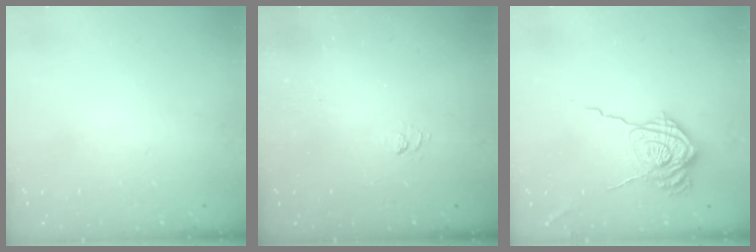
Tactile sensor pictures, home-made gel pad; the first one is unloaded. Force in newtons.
{"total": 2.5, "press": 2.0, "slide": 1.4}
{"total": 16.3, "press": 16.3, "slide": 1.1}